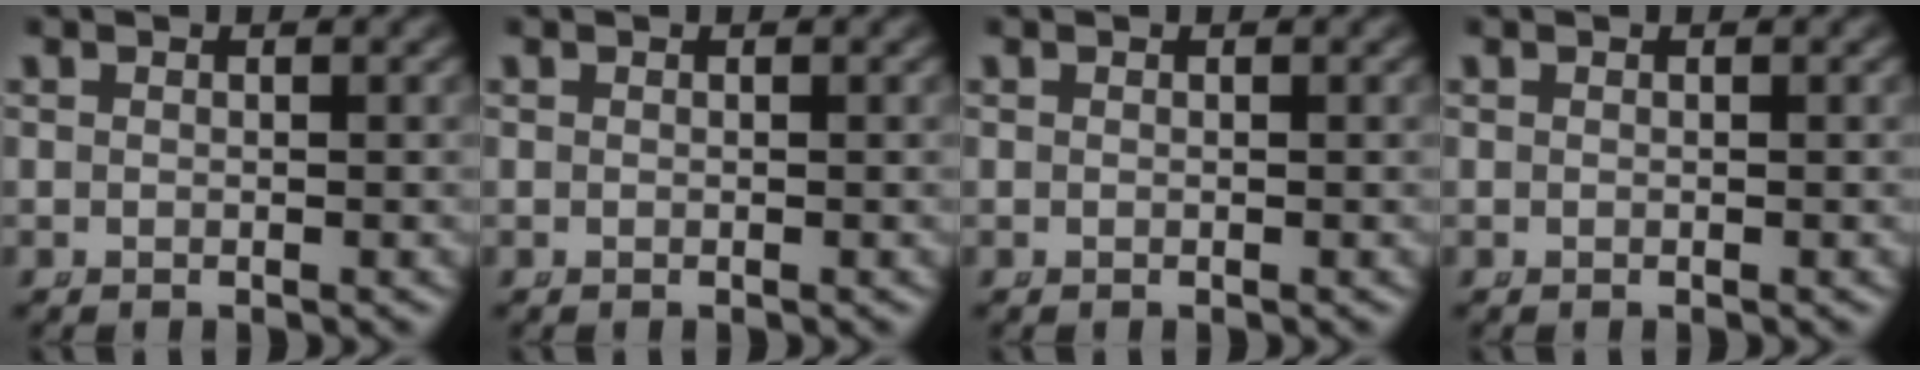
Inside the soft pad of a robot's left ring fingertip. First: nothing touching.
{"total": 0.0}
{"total": 0.0}
{"total": 0.0}